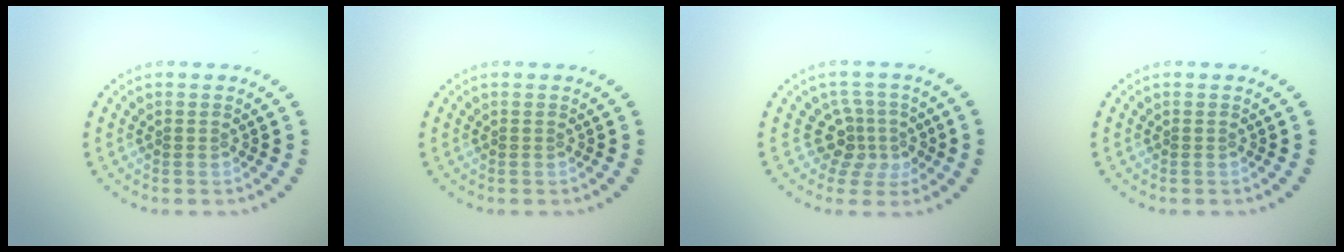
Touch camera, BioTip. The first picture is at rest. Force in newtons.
{"total": 0.0}
{"total": 3.2, "press": 2.3, "slide": 2.3}
{"total": 0.0}